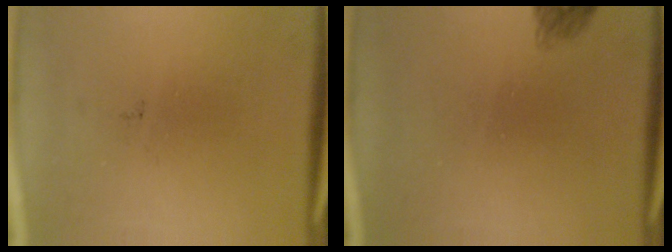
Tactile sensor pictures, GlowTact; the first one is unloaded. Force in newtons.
{"total": 1.4}